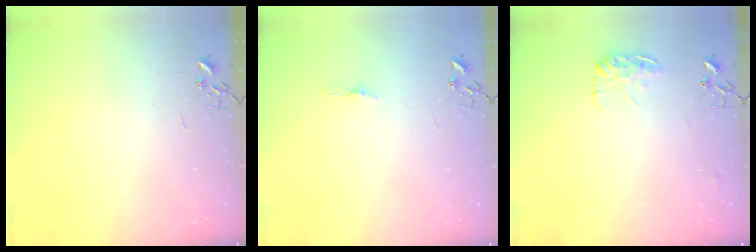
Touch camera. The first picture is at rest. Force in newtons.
{"total": 3.9, "press": 3.9, "slide": 0.5}
{"total": 10.8, "press": 10.7, "slide": 0.6}